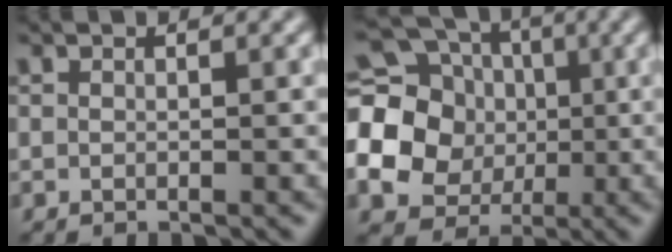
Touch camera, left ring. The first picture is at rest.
{"total": 17.9, "force": [-0.1, 16.8, 6.2], "torque": [-0.183, 0.000, -0.030]}